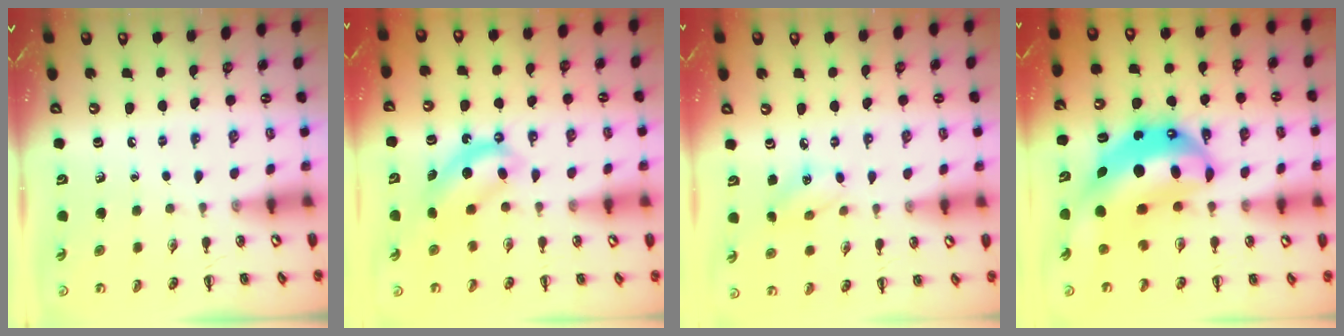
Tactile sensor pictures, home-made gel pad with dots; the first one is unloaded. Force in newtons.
{"total": 6.7, "press": 6.6, "slide": 1.1}
{"total": 6.0, "press": 5.9, "slide": 1.2}
{"total": 14.4, "press": 14.0, "slide": 3.3}